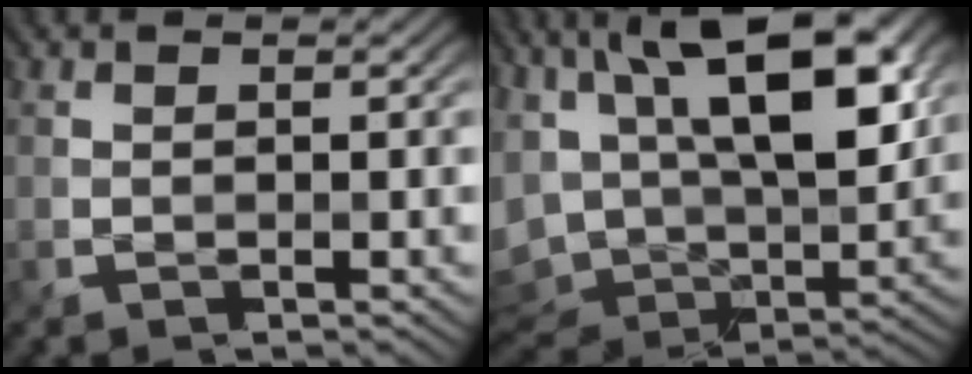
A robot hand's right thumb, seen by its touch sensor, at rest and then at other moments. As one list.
[{"total": 17.6, "force": [6.2, 8.7, 13.9], "torque": [-0.259, 0.021, 0.087]}]